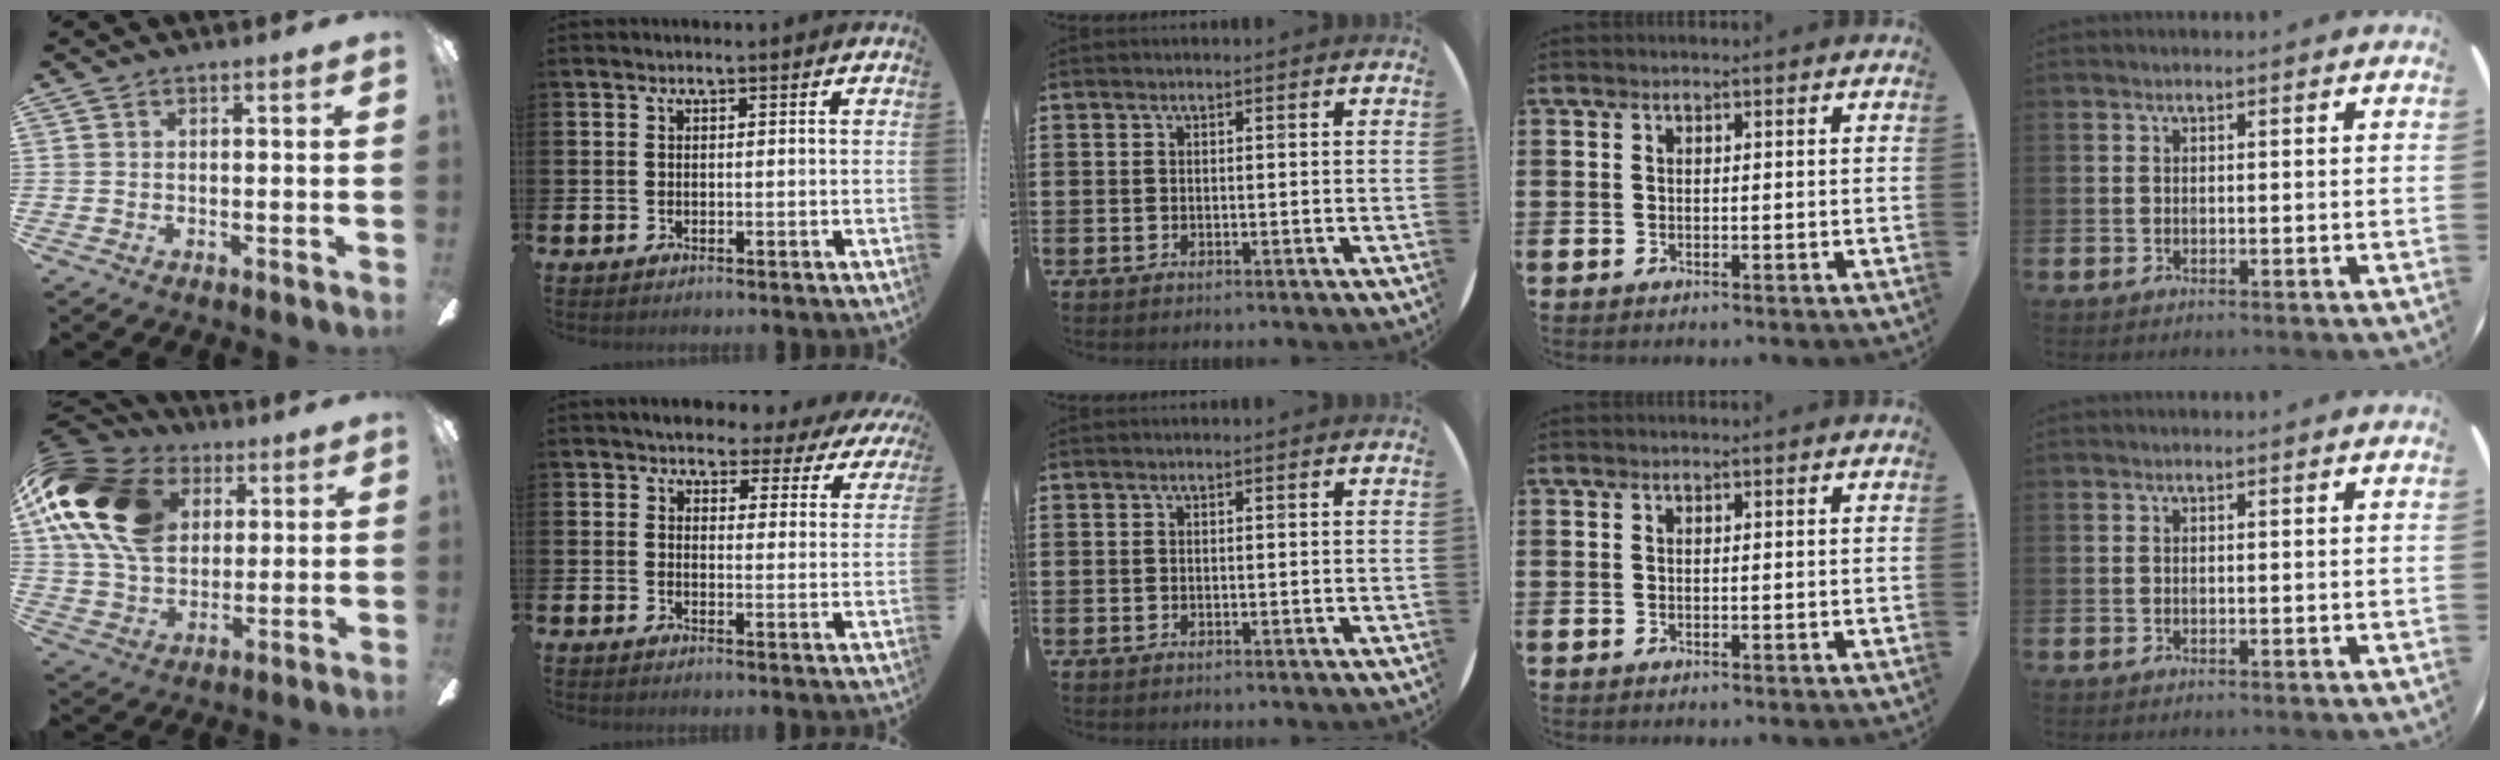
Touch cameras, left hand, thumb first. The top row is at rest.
{"thumb": {"total": 20.5, "force": [6.9, 14.4, 12.8], "torque": [-0.275, -0.008, 0.125]}, "index": {"total": 4.0, "force": [3.6, 1.6, 0.6], "torque": [-0.019, -0.027, 0.059]}}